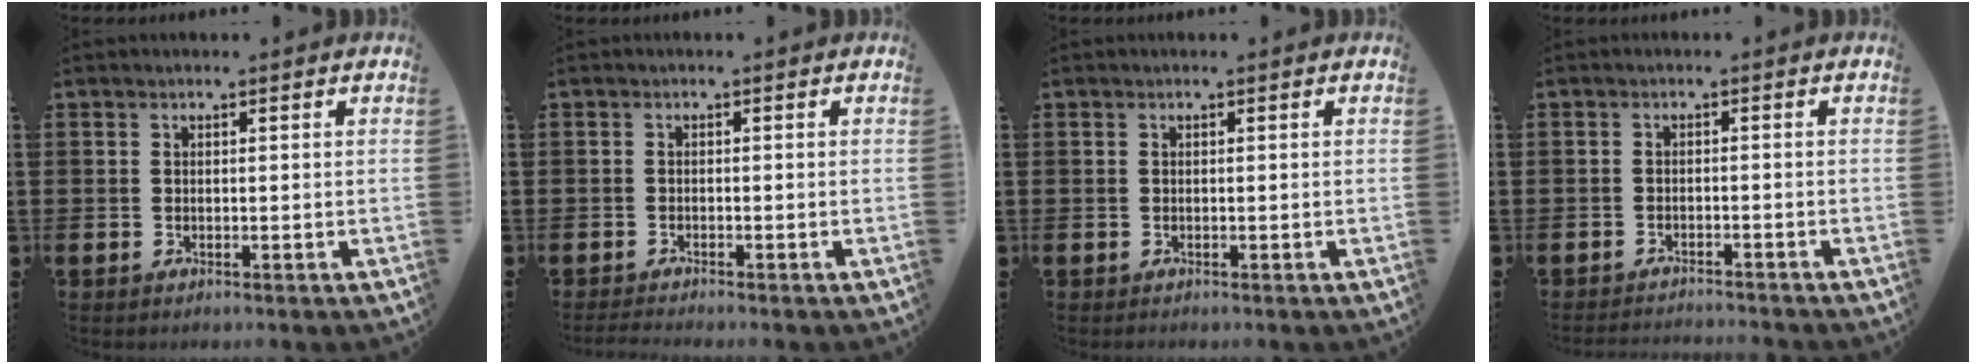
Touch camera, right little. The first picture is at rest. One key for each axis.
{"total": 0.8, "fx": -0.8, "fy": -0.1, "fz": 0.4, "tx": -0.005, "ty": -0.002, "tz": -0.015}
{"total": 0.0}
{"total": 1.3, "fx": -1.3, "fy": -0.1, "fz": -0.1, "tx": -0.002, "ty": 0.003, "tz": -0.027}